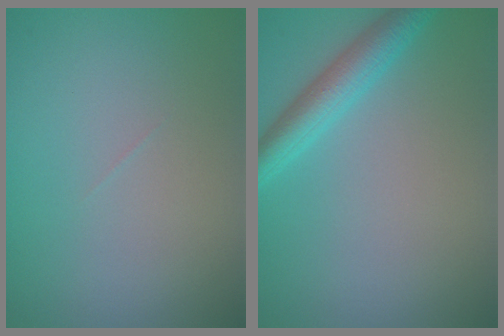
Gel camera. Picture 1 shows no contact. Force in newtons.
{"total": 3.4, "press": 3.4, "slide": 0.1}